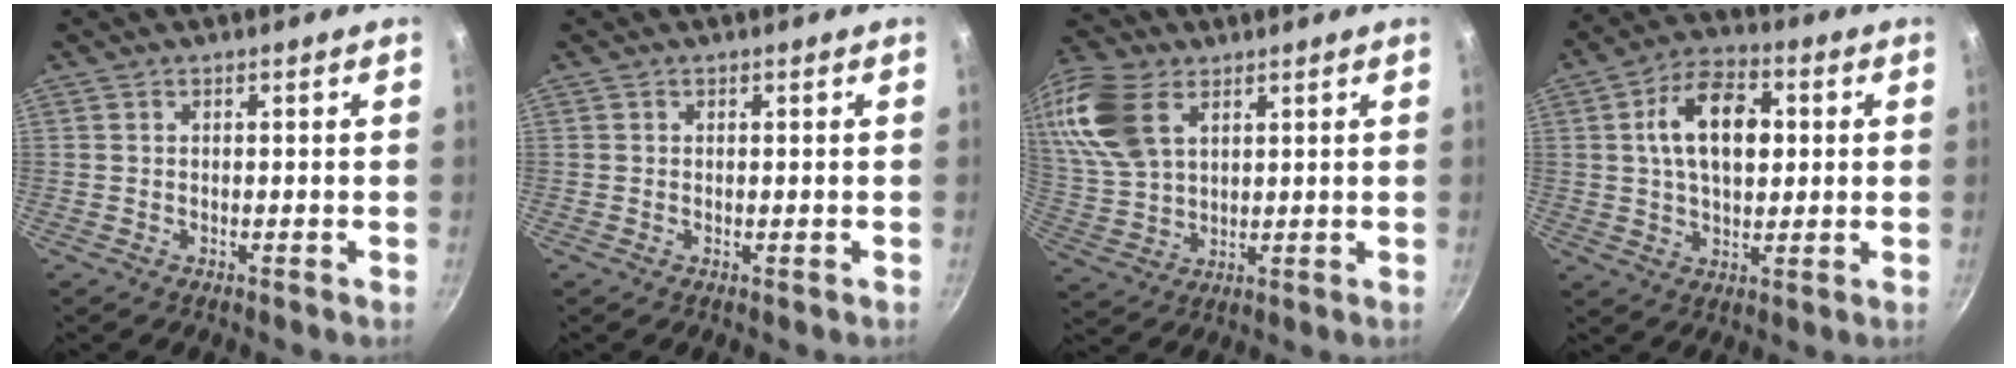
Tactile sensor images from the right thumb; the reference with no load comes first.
{"total": 0.0}
{"total": 15.6, "force": [6.8, 9.6, 10.2], "torque": [-0.213, -0.006, 0.140]}
{"total": 13.4, "force": [2.4, 8.2, 10.3], "torque": [-0.151, 0.013, 0.030]}